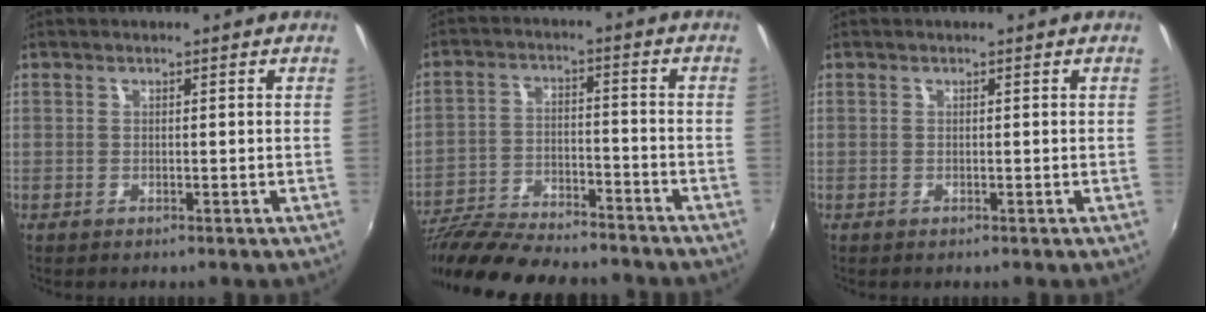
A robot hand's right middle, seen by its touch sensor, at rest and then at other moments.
{"total": 19.4, "force": [-17.0, 4.0, 8.6], "torque": [-0.176, -0.028, -0.275]}
{"total": 0.0}